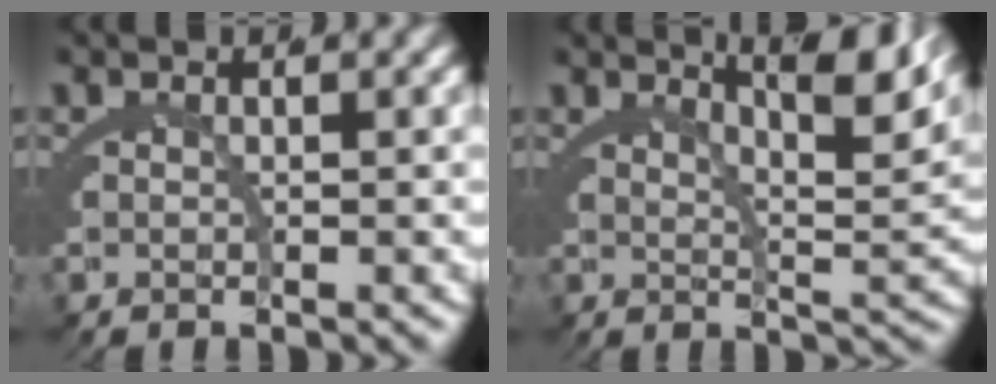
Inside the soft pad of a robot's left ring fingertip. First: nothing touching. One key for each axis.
{"total": 6.5, "fx": 4.5, "fy": 0.3, "fz": 4.7, "tx": -0.052, "ty": 0.001, "tz": 0.071}